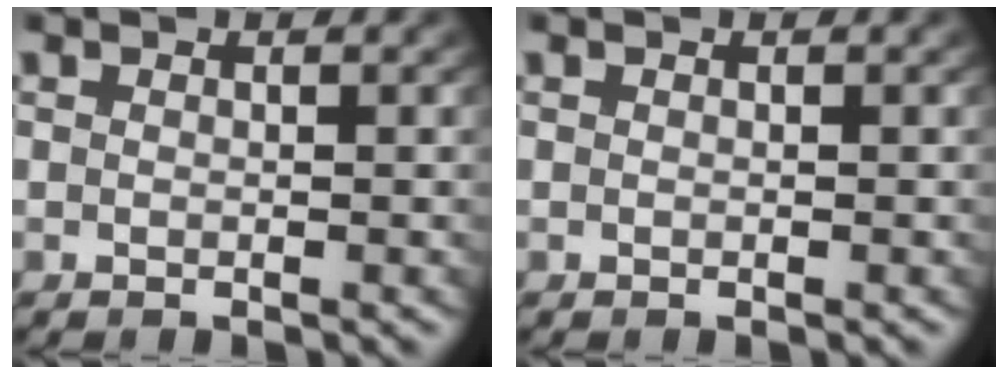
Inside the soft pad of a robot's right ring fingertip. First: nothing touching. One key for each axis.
{"total": 0.0}